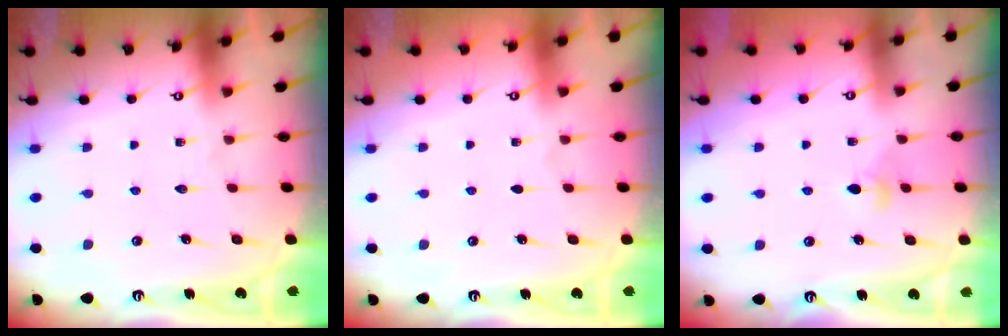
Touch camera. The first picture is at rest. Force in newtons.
{"total": 0.0}
{"total": 2.8, "press": 2.7, "slide": 0.4}